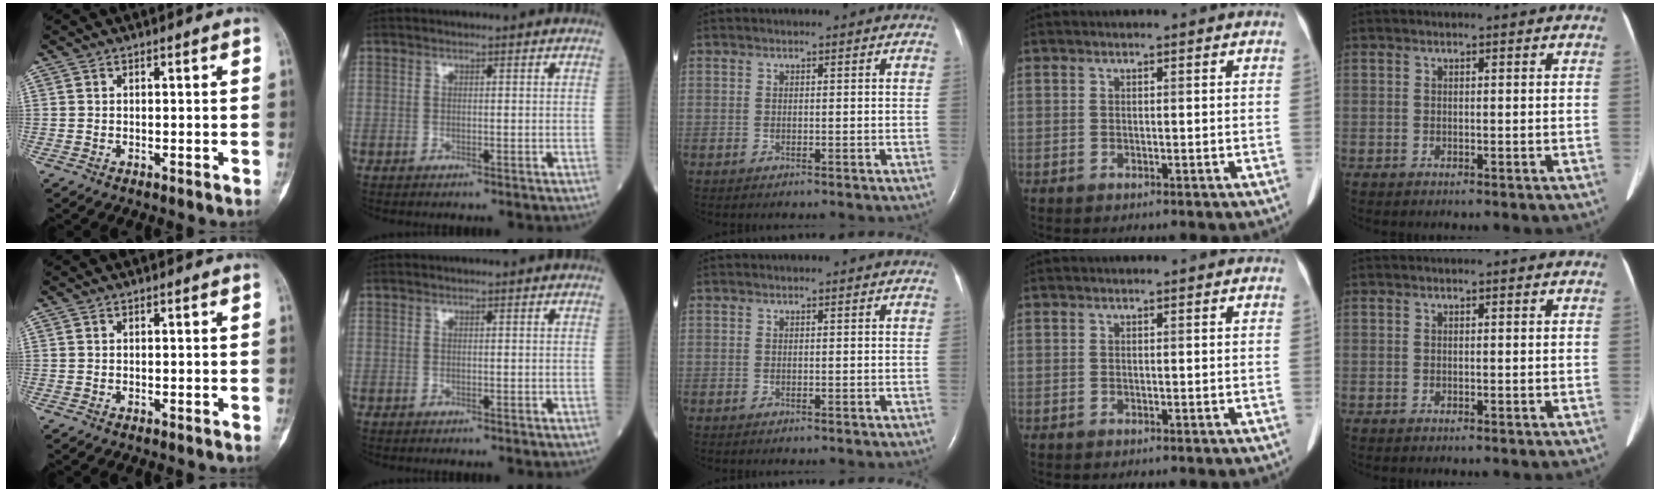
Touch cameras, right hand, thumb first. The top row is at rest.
{}